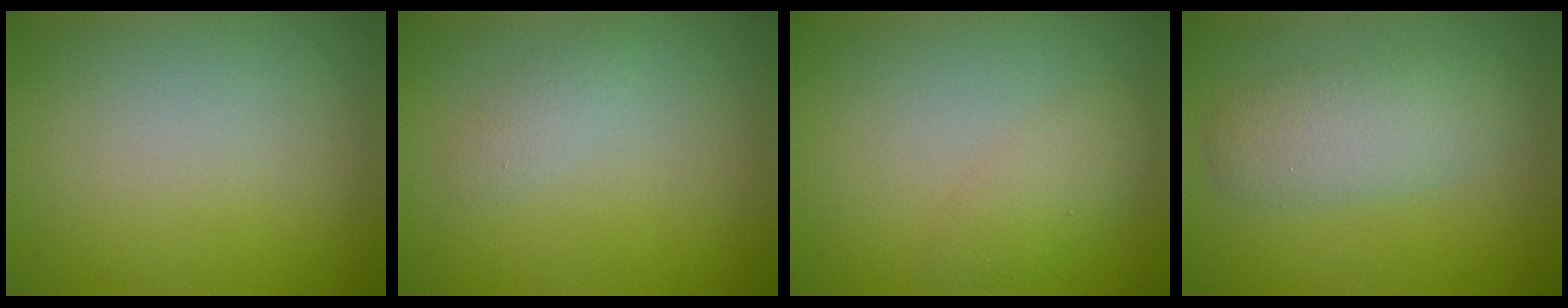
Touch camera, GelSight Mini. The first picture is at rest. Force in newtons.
{"total": 1.1, "press": 1.1, "slide": 0.1}
{"total": 2.1, "press": 2.1, "slide": 0.1}
{"total": 3.9, "press": 3.9, "slide": 0.1}